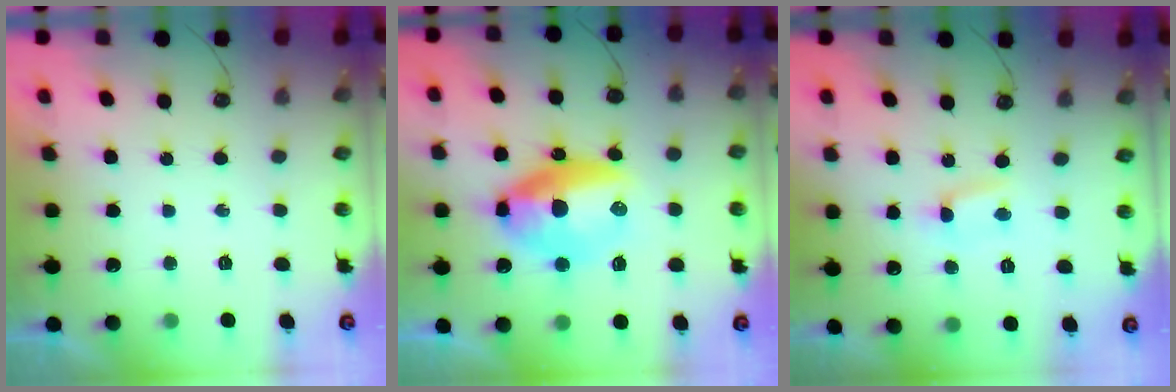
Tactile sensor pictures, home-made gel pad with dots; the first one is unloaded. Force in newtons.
{"total": 14.2, "press": 14.1, "slide": 2.3}
{"total": 1.8, "press": 1.8, "slide": 0.2}